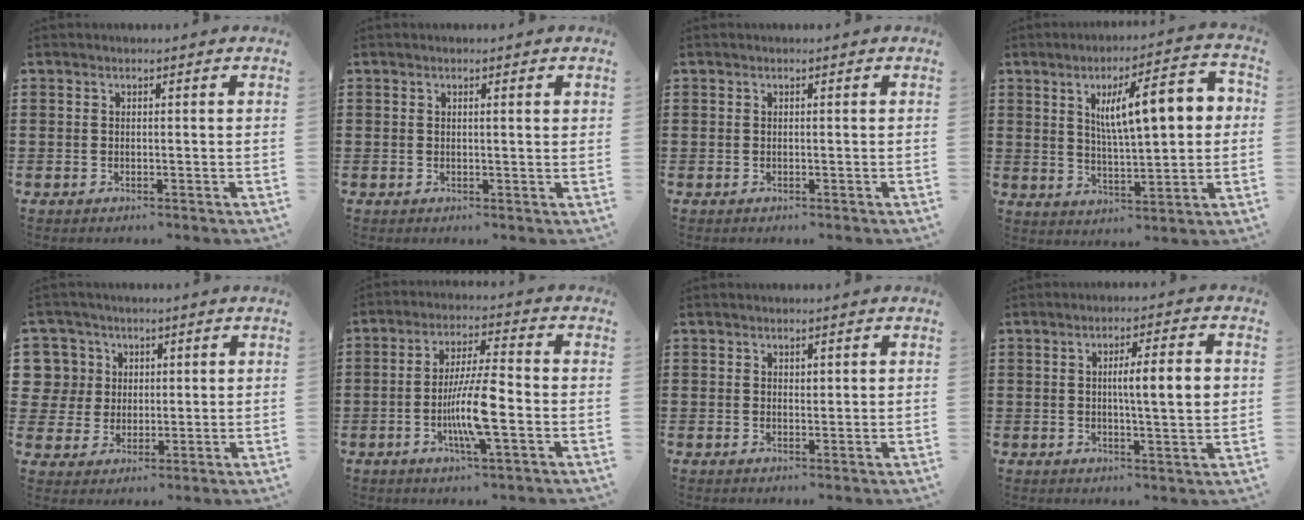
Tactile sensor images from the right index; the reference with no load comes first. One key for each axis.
{"total": 0.9, "fx": 0.3, "fy": 0.0, "fz": 0.8, "tx": -0.016, "ty": 0.000, "tz": 0.004}
{"total": 0.0}
{"total": 10.4, "fx": 2.6, "fy": 3.0, "fz": 9.6, "tx": -0.161, "ty": 0.002, "tz": 0.038}
{"total": 6.3, "fx": 1.6, "fy": 6.0, "fz": 0.6, "tx": -0.061, "ty": 0.012, "tz": 0.028}
{"total": 9.3, "fx": -2.5, "fy": 1.3, "fz": 8.9, "tx": -0.172, "ty": -0.009, "tz": -0.051}
{"total": 0.8, "fx": 0.7, "fy": 0.4, "fz": 0.1, "tx": -0.003, "ty": 0.001, "tz": 0.014}
{"total": 6.8, "fx": 0.7, "fy": 1.0, "fz": 6.7, "tx": -0.115, "ty": -0.001, "tz": 0.006}